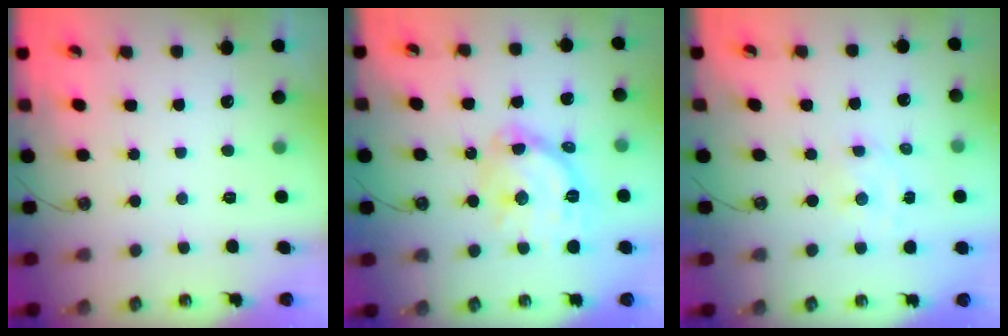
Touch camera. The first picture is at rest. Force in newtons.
{"total": 15.7, "press": 15.6, "slide": 1.7}
{"total": 1.8, "press": 1.8, "slide": 0.0}